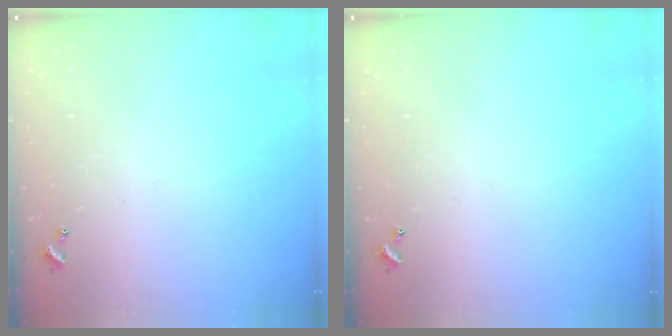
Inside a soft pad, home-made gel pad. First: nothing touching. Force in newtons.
{"total": 0.0}